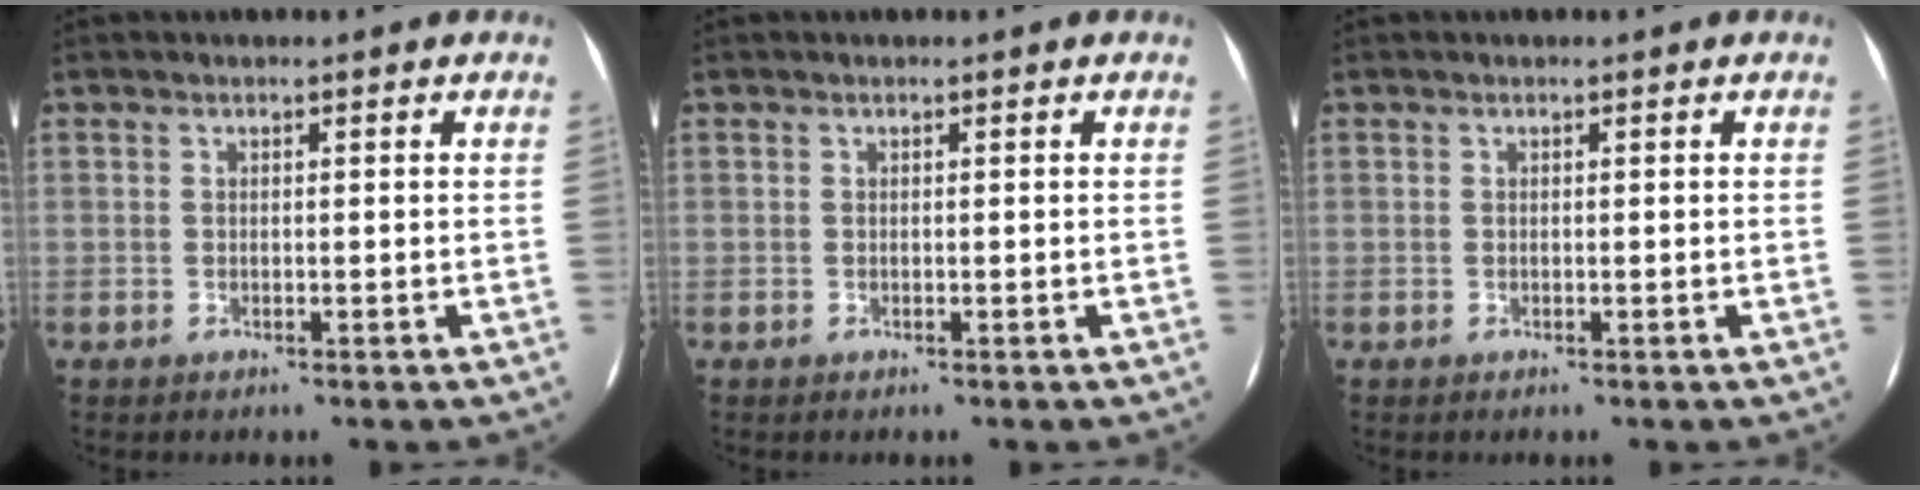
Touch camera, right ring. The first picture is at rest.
{"total": 0.0}
{"total": 0.0}